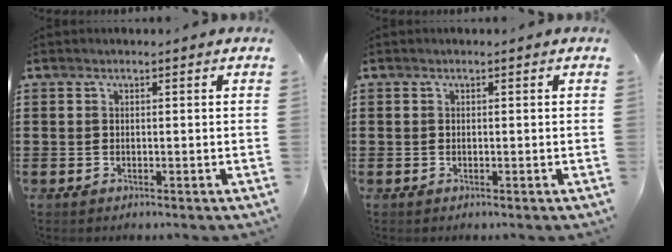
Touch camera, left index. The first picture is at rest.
{"total": 0.0}